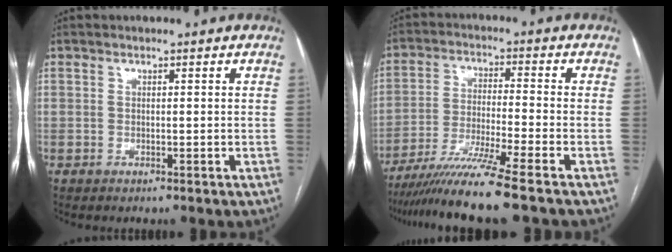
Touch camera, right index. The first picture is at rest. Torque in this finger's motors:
{"motor_torque": [1.33, -0.81, 0.68, 0.18]}